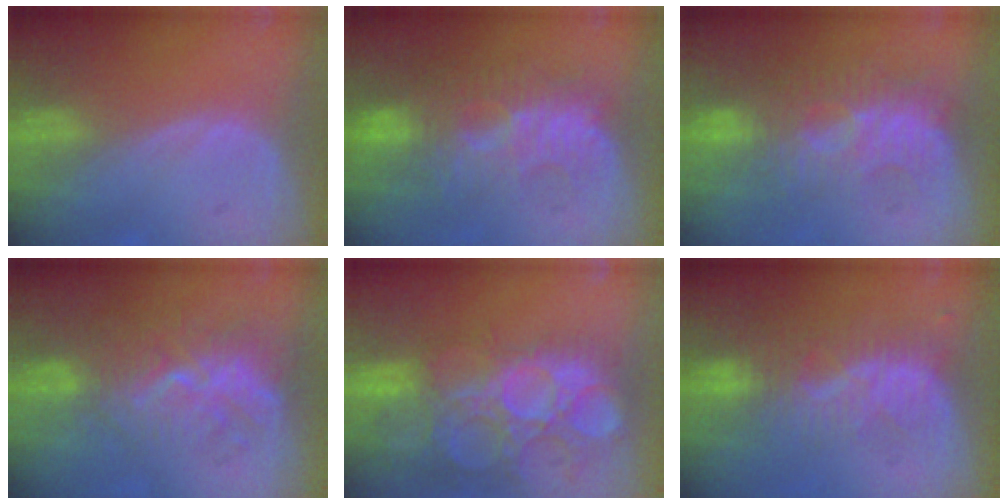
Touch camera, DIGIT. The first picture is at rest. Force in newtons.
{"total": 10.4, "press": 9.5, "slide": 4.3}
{"total": 9.1, "press": 8.7, "slide": 2.6}
{"total": 9.5, "press": 8.6, "slide": 4.1}
{"total": 14.5, "press": 12.8, "slide": 6.9}
{"total": 8.1, "press": 7.3, "slide": 3.6}